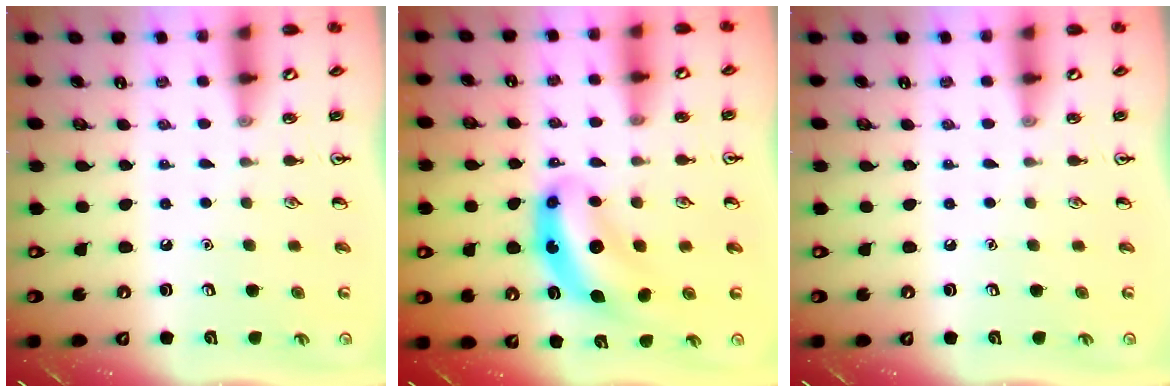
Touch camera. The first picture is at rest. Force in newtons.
{"total": 8.4, "press": 8.1, "slide": 2.2}
{"total": 0.0}